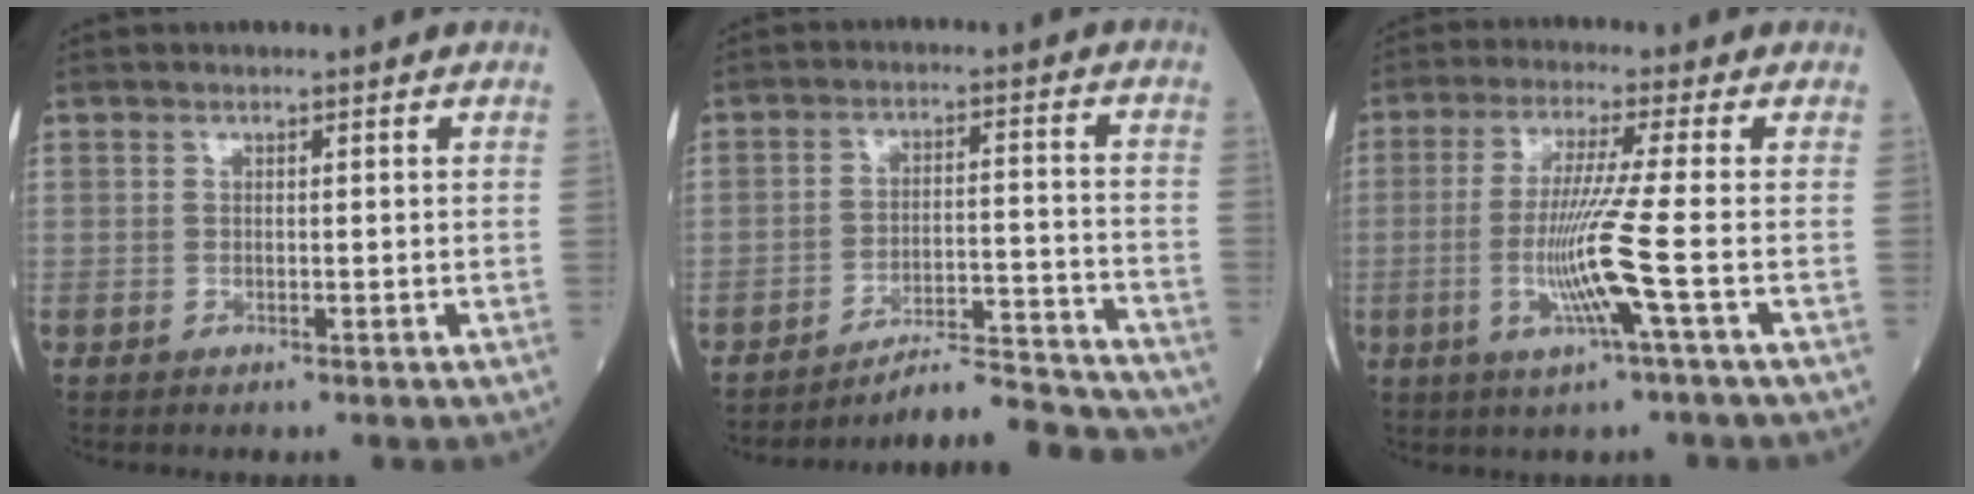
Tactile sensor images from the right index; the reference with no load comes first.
{"total": 12.7, "force": [-12.7, -0.4, 0.8], "torque": [-0.003, 0.027, -0.188]}
{"total": 9.1, "force": [-2.3, -1.9, 8.6], "torque": [-0.180, -0.019, -0.047]}